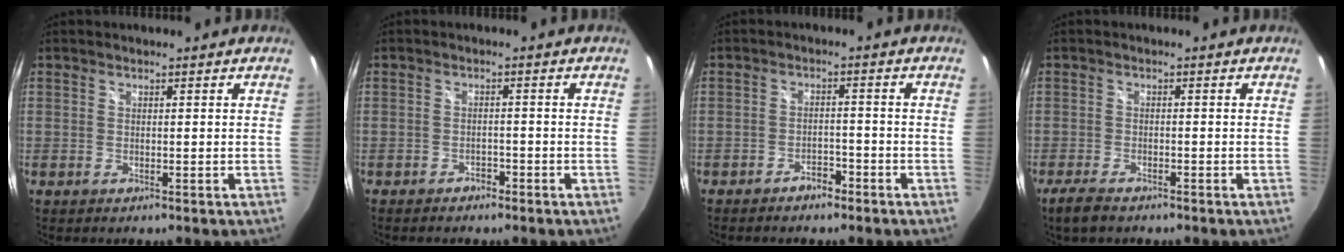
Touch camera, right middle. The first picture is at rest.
{"total": 2.1, "force": [-1.8, 0.8, 0.6], "torque": [-0.018, -0.004, -0.030]}
{"total": 2.5, "force": [-2.1, 0.9, 1.1], "torque": [-0.026, 0.003, -0.033]}
{"total": 3.9, "force": [-3.0, 1.0, 2.2], "torque": [-0.060, -0.012, -0.062]}